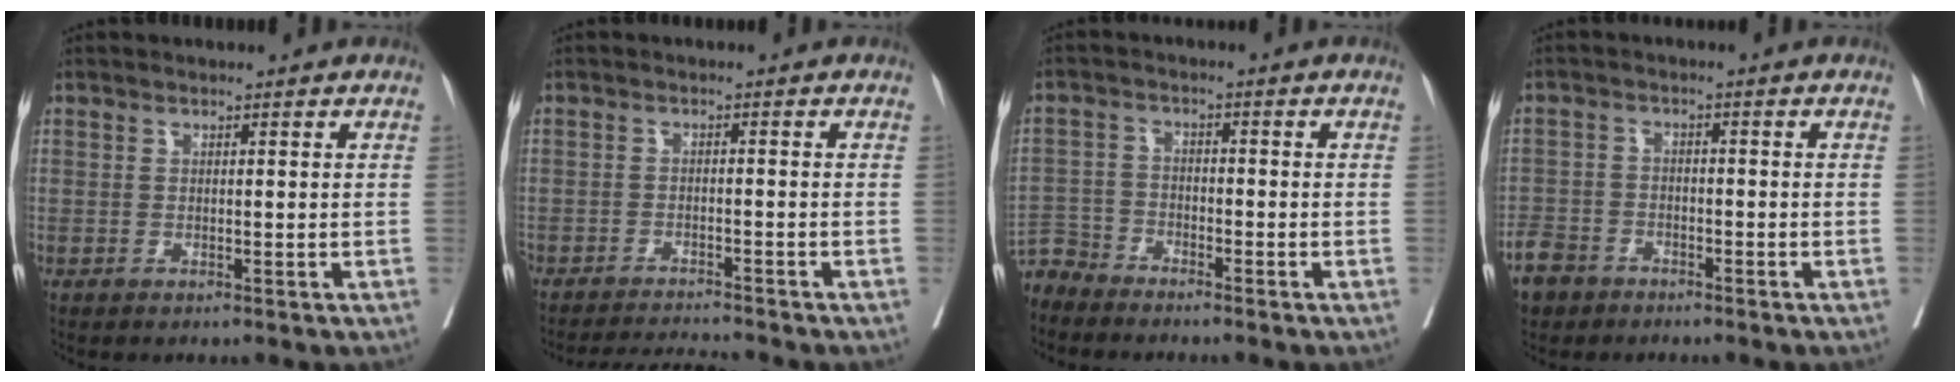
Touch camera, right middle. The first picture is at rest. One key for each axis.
{"total": 6.5, "fx": -6.3, "fy": -0.9, "fz": 1.2, "tx": -0.013, "ty": -0.011, "tz": -0.103}
{"total": 4.4, "fx": -4.3, "fy": 0.8, "fz": -0.8, "tx": 0.017, "ty": -0.005, "tz": -0.086}
{"total": 5.6, "fx": -4.3, "fy": 3.5, "fz": 1.1, "tx": -0.030, "ty": 0.000, "tz": -0.079}